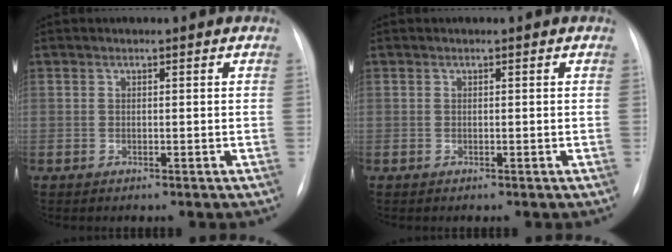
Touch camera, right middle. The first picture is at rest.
{"total": 0.0}